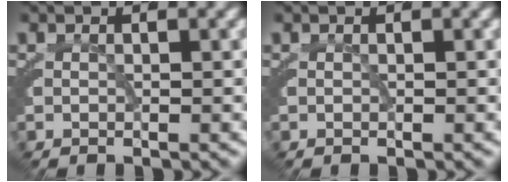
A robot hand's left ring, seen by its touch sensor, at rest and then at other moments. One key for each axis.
{"total": 0.0}